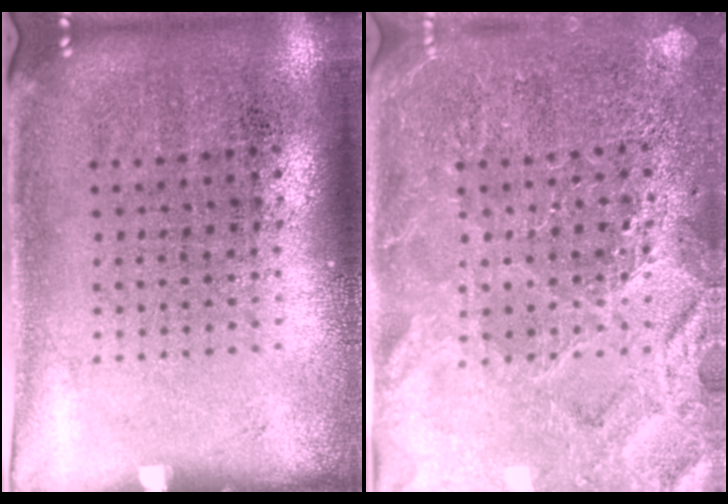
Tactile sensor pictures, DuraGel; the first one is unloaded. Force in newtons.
{"total": 3.6, "press": 3.5, "slide": 1.0}